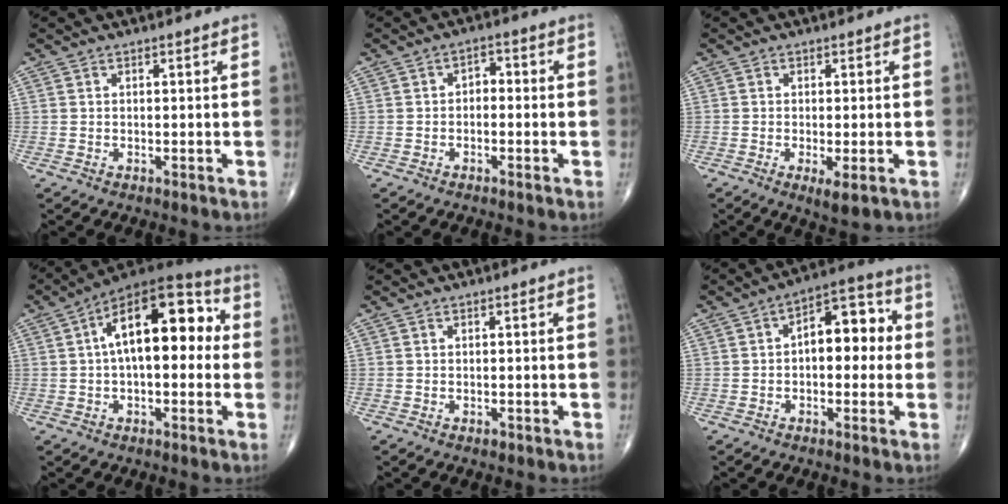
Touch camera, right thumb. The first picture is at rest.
{"total": 2.5, "force": [-0.4, 1.7, 1.8], "torque": [-0.013, 0.016, -0.016]}
{"total": 3.5, "force": [-1.2, 0.9, 3.2], "torque": [-0.053, -0.011, -0.021]}
{"total": 18.0, "force": [2.6, 8.7, 15.6], "torque": [-0.217, 0.045, 0.029]}
{"total": 0.6, "force": [-0.4, 0.3, 0.3], "torque": [0.000, 0.000, -0.007]}
{"total": 10.1, "force": [0.7, 5.6, 8.4], "torque": [-0.086, 0.031, 0.000]}